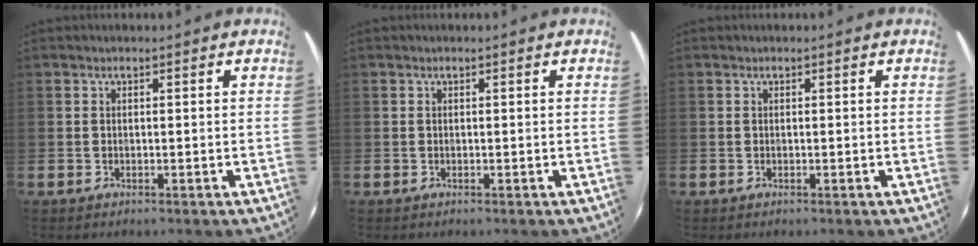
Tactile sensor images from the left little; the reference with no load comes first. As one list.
[{"total": 0.0}, {"total": 0.0}]